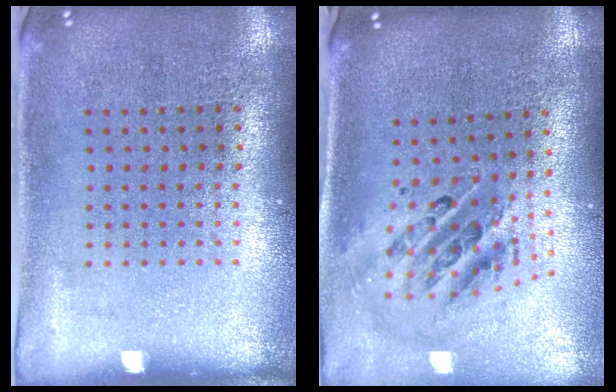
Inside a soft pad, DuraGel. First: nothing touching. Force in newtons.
{"total": 1.6, "press": 1.4, "slide": 0.8}